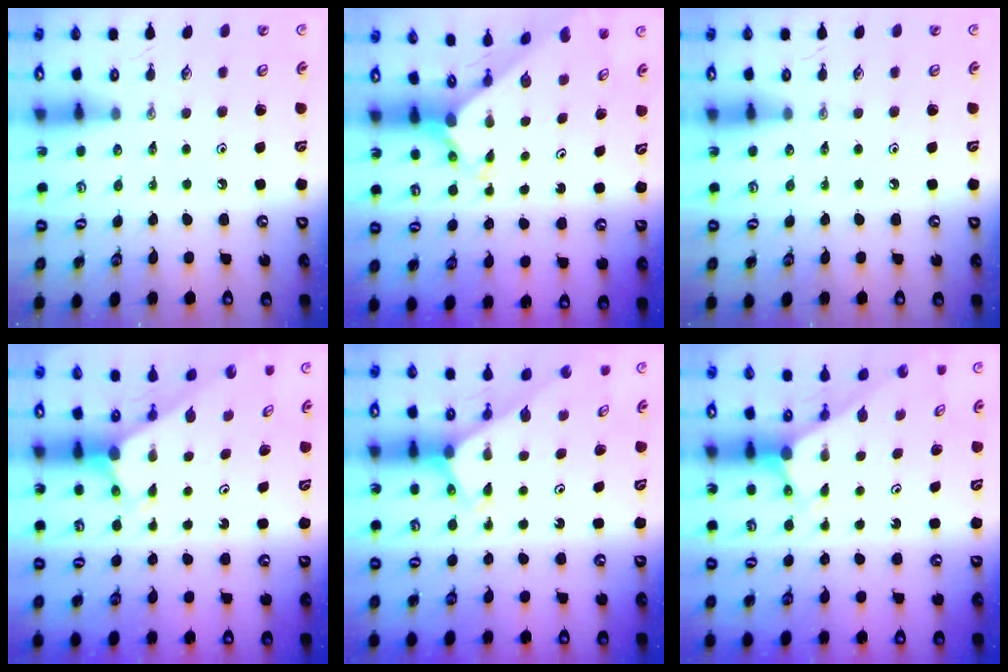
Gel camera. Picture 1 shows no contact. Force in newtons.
{"total": 2.2, "press": 2.2, "slide": 0.2}
{"total": 0.0}
{"total": 2.6, "press": 2.6, "slide": 0.0}
{"total": 2.8, "press": 2.8, "slide": 0.2}
{"total": 3.0, "press": 3.0, "slide": 0.0}